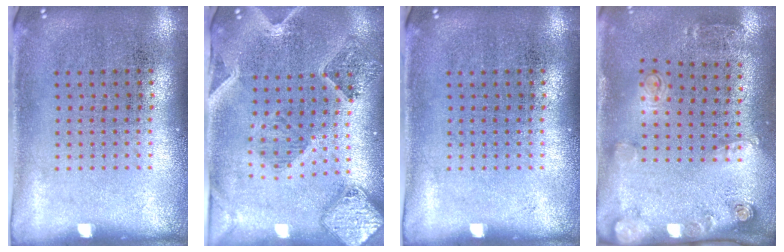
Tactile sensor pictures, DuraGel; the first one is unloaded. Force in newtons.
{"total": 1.6, "press": 1.5, "slide": 0.3}
{"total": 0.0}
{"total": 2.1, "press": 1.3, "slide": 1.6}